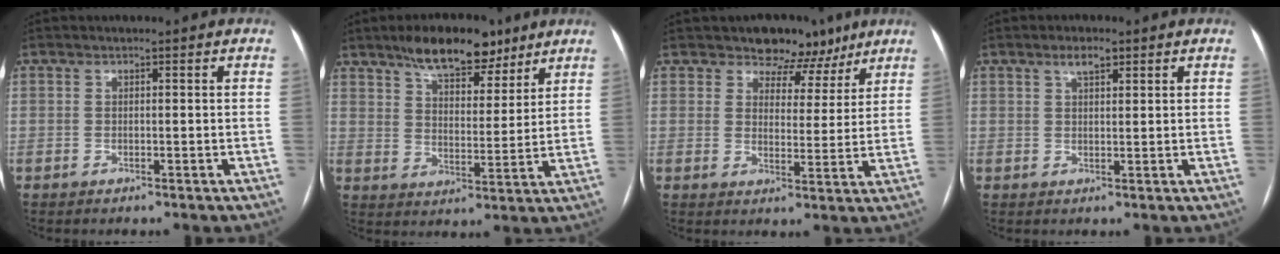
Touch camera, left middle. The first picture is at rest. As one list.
[{"total": 11.5, "force": [8.6, 4.4, 6.3], "torque": [-0.094, 0.007, 0.137]}, {"total": 7.3, "force": [5.7, 4.3, 1.4], "torque": [-0.008, -0.006, 0.073]}, {"total": 2.7, "force": [1.7, 0.9, 1.8], "torque": [-0.039, 0.004, 0.031]}]